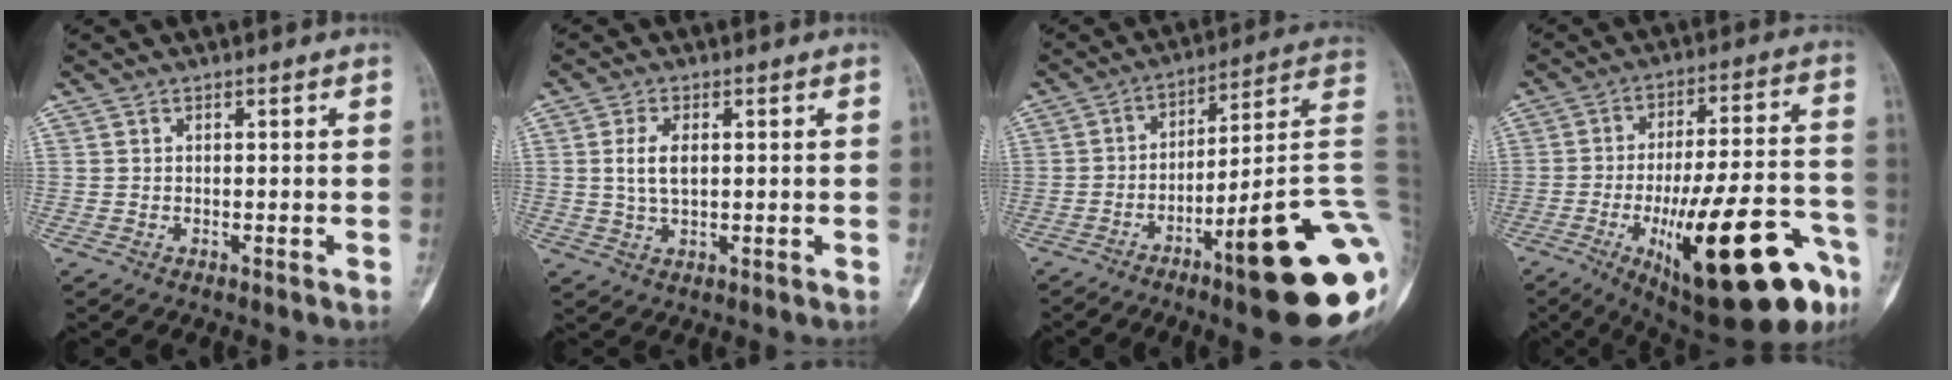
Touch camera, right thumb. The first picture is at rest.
{"total": 4.5, "force": [0.9, 2.2, 3.8], "torque": [-0.082, -0.001, 0.016]}
{"total": 24.1, "force": [-8.8, 3.6, 22.1], "torque": [-0.229, 0.050, -0.122]}
{"total": 28.0, "force": [-12.0, 8.7, 23.8], "torque": [-0.312, 0.046, -0.161]}